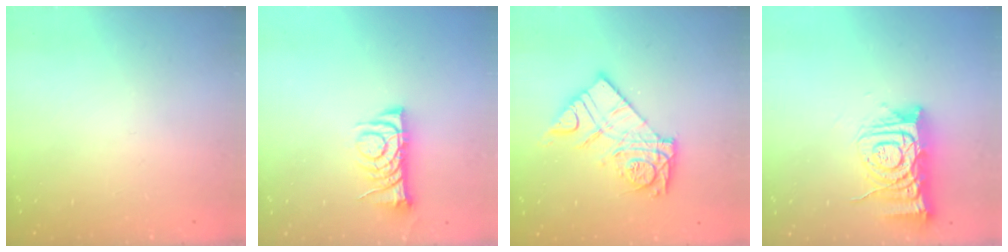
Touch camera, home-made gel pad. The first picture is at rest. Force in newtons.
{"total": 7.6, "press": 7.5, "slide": 0.9}
{"total": 14.8, "press": 14.7, "slide": 1.6}
{"total": 12.6, "press": 12.6, "slide": 1.1}